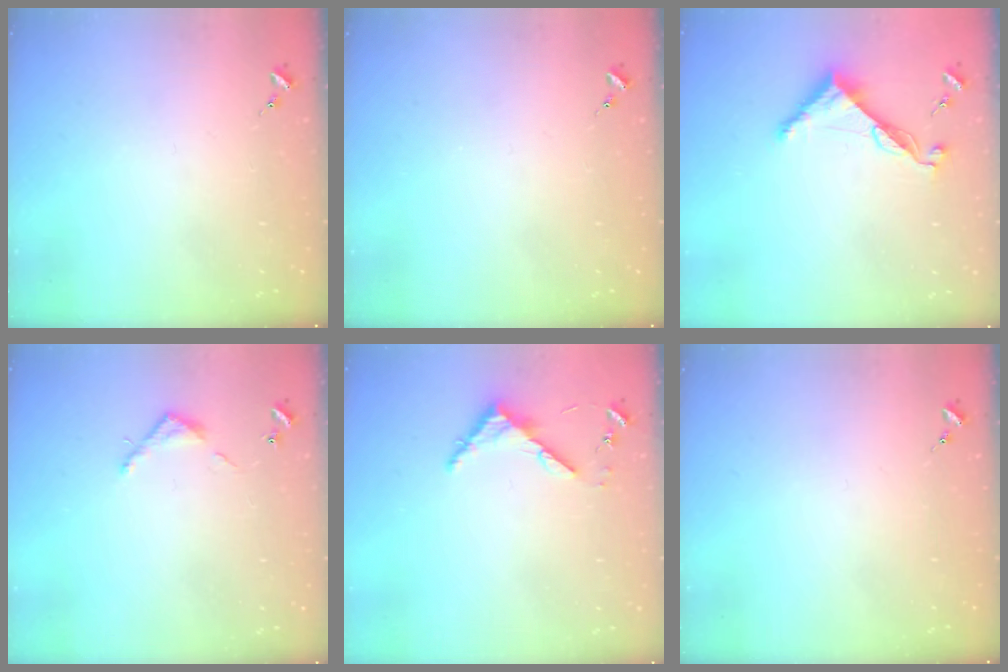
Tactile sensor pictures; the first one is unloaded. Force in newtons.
{"total": 0.0}
{"total": 9.0, "press": 9.0, "slide": 0.6}
{"total": 3.6, "press": 3.6, "slide": 0.2}
{"total": 4.6, "press": 4.6, "slide": 0.4}
{"total": 0.0}